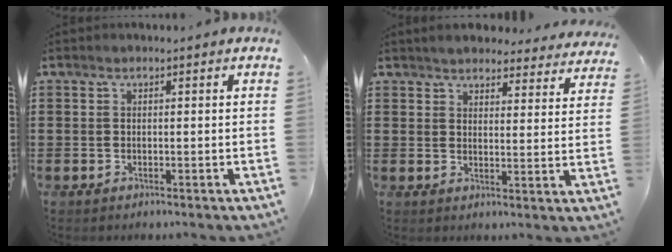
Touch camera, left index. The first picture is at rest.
{"total": 4.2, "force": [4.2, 0.2, 0.5], "torque": [-0.018, -0.022, 0.073]}